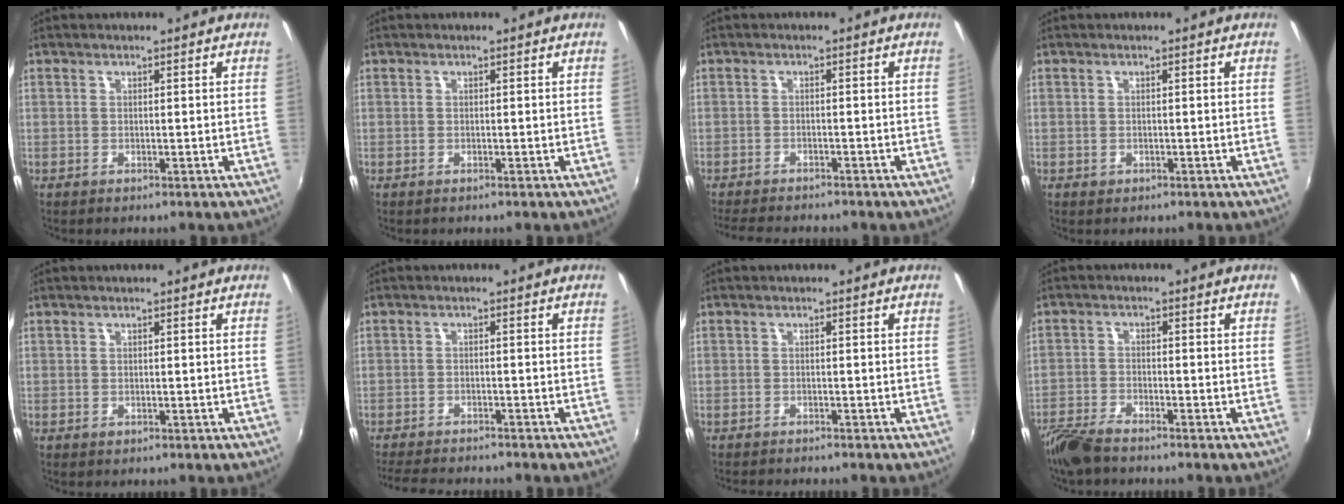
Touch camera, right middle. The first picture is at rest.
{"total": 0.0}
{"total": 7.6, "force": [-6.9, 1.4, 2.9], "torque": [-0.074, -0.017, -0.108]}
{"total": 0.0}
{"total": 0.5, "force": [-0.3, 0.4, 0.1], "torque": [0.000, -0.003, -0.005]}
{"total": 9.2, "force": [-8.4, 1.5, 3.5], "torque": [-0.088, -0.015, -0.132]}
{"total": 3.0, "force": [-2.8, 0.1, 0.9], "torque": [-0.027, -0.014, -0.047]}
{"total": 6.7, "force": [-5.6, 1.7, 3.1], "torque": [-0.082, -0.018, -0.113]}